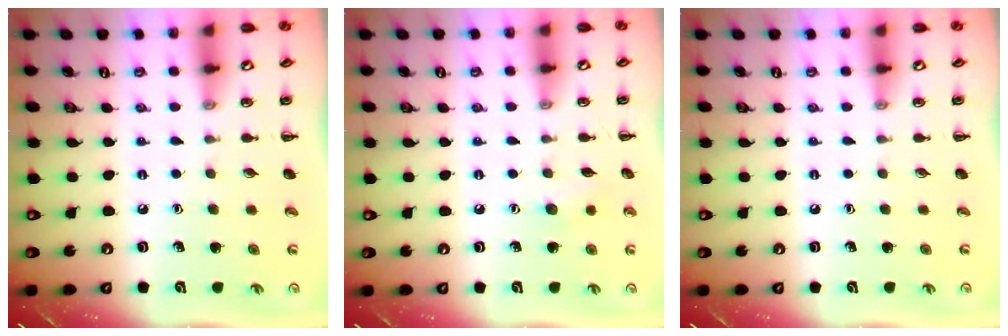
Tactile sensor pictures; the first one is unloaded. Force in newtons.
{"total": 4.9, "press": 4.8, "slide": 1.1}
{"total": 0.0}